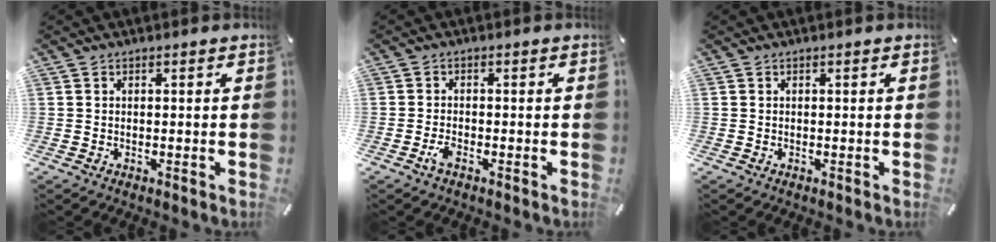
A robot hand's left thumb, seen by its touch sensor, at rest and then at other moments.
{"total": 2.1, "force": [-1.2, 0.8, 1.5], "torque": [-0.033, 0.001, -0.025]}
{"total": 0.0}